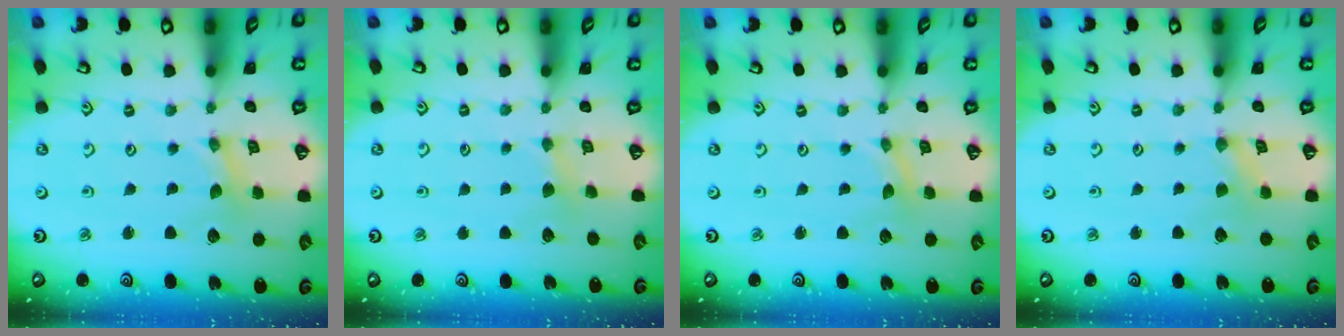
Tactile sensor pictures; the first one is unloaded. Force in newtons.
{"total": 1.9, "press": 1.9, "slide": 0.3}
{"total": 0.0}
{"total": 0.9, "press": 0.9, "slide": 0.3}